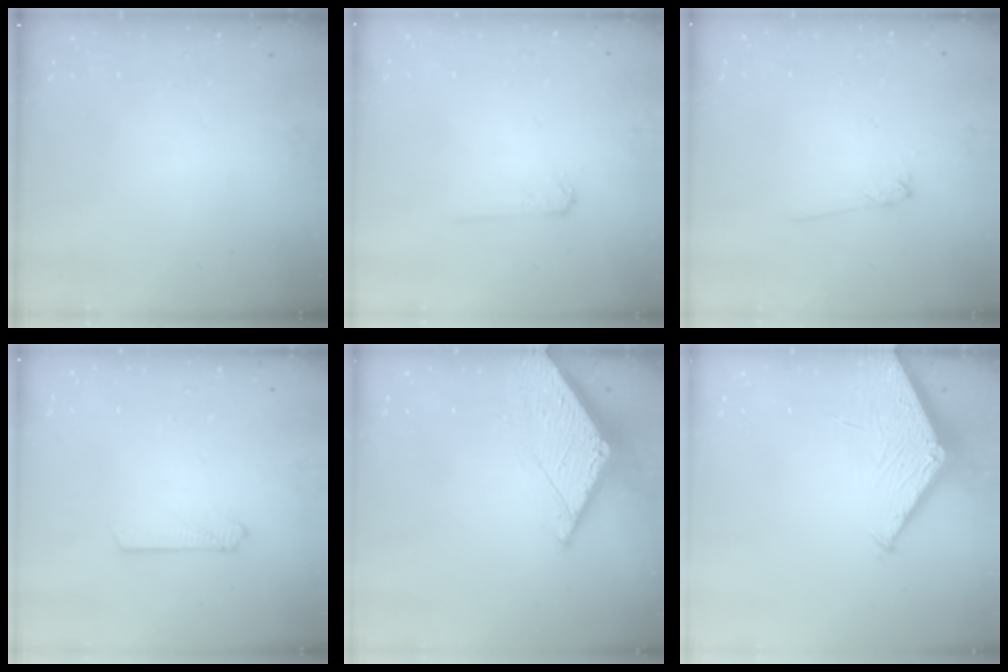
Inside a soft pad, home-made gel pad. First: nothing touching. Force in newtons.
{"total": 4.3, "press": 4.2, "slide": 0.8}
{"total": 3.6, "press": 3.5, "slide": 0.5}
{"total": 2.6, "press": 2.6, "slide": 0.3}
{"total": 5.0, "press": 4.9, "slide": 0.5}
{"total": 4.2, "press": 4.2, "slide": 0.5}